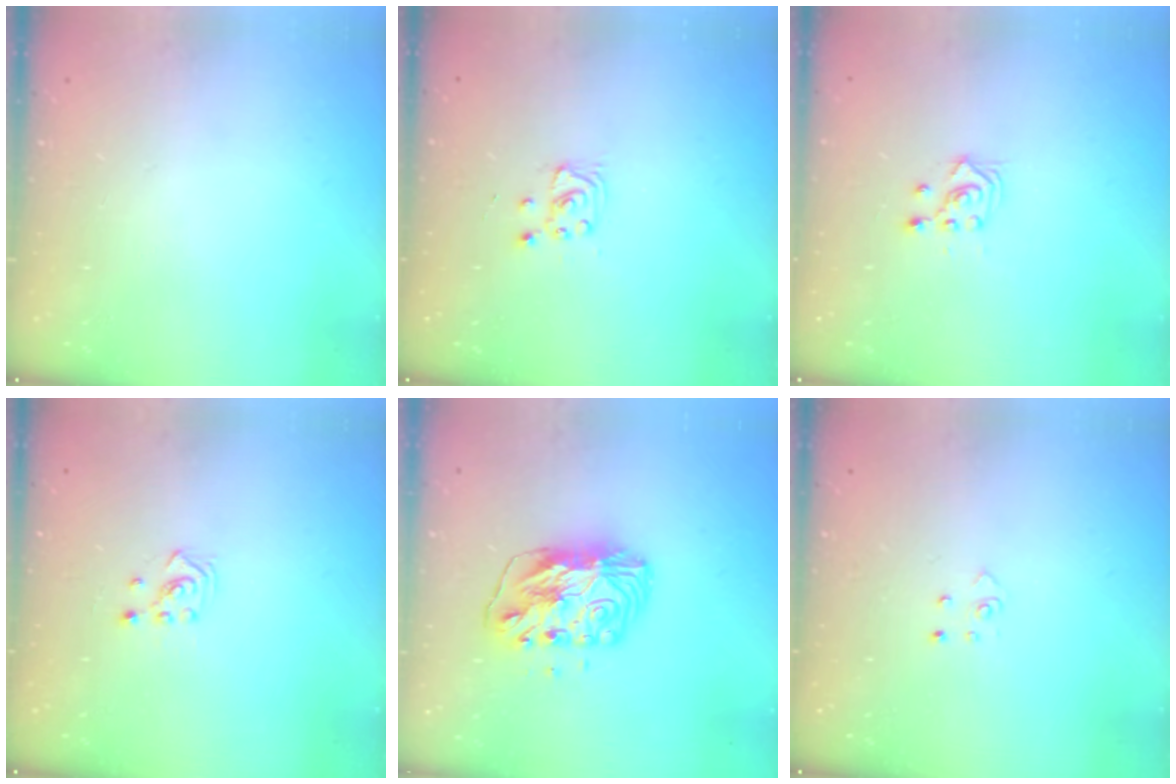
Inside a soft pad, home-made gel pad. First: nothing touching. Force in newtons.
{"total": 4.4, "press": 4.4, "slide": 0.5}
{"total": 3.1, "press": 3.0, "slide": 0.9}
{"total": 2.5, "press": 2.4, "slide": 0.8}
{"total": 10.8, "press": 10.8, "slide": 1.0}
{"total": 2.6, "press": 2.6, "slide": 0.3}